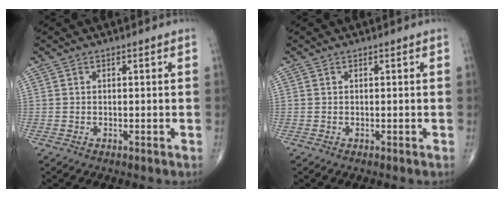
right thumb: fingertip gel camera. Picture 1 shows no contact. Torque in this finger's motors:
{"motor_torque": [0.00, 0.00, 0.00, 0.00, 0.00]}